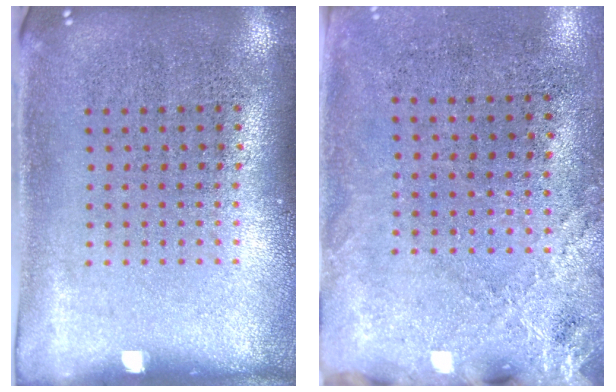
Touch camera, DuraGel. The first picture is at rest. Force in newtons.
{"total": 2.5, "press": 2.1, "slide": 1.3}